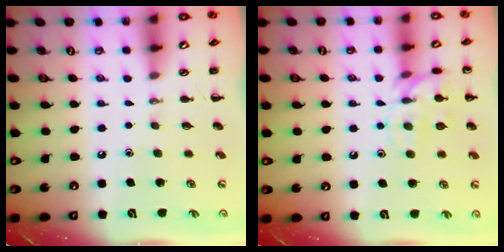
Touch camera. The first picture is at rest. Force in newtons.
{"total": 12.6, "press": 12.6, "slide": 0.6}